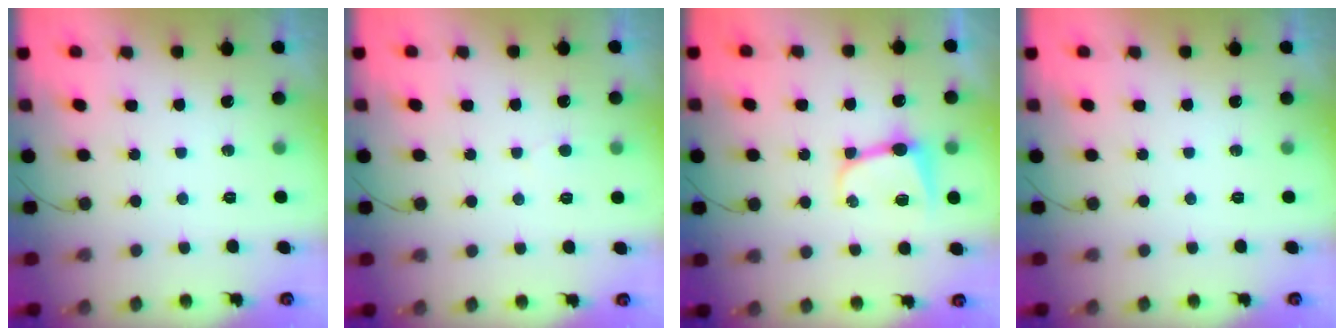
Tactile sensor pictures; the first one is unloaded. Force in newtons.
{"total": 3.2, "press": 3.2, "slide": 0.3}
{"total": 8.5, "press": 8.4, "slide": 0.8}
{"total": 0.0}